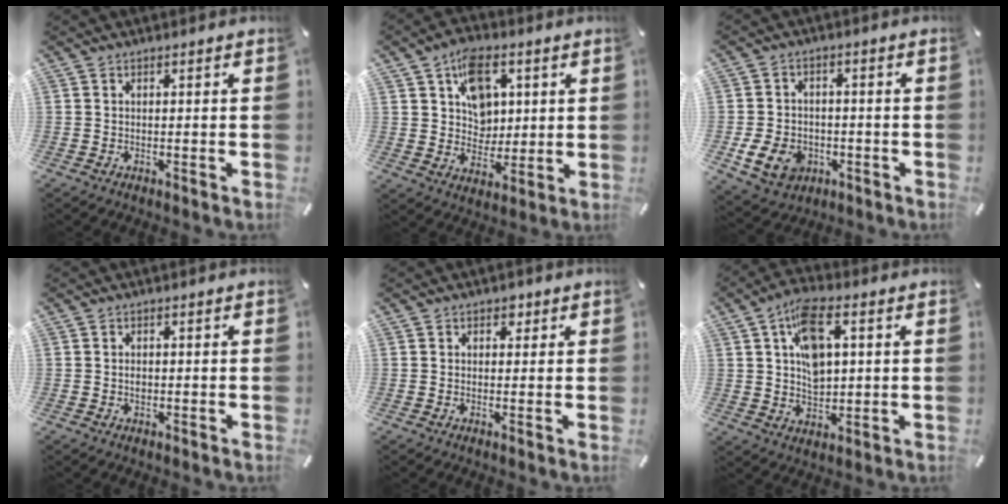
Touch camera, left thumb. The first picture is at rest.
{"total": 10.3, "force": [4.2, 8.2, 4.6], "torque": [-0.069, -0.011, 0.077]}
{"total": 9.6, "force": [-3.1, 7.7, 4.9], "torque": [-0.104, 0.013, -0.058]}
{"total": 1.4, "force": [-0.2, 1.0, 0.9], "torque": [-0.020, 0.003, -0.005]}
{"total": 2.0, "force": [0.8, 1.7, 0.7], "torque": [-0.001, 0.000, 0.008]}
{"total": 10.9, "force": [3.1, 6.9, 7.9], "torque": [-0.135, 0.004, 0.056]}